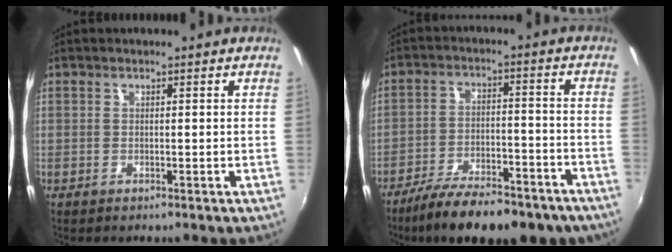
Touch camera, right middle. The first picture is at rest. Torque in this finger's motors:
{"motor_torque": [1.17, -0.97, 0.29, 0.09]}